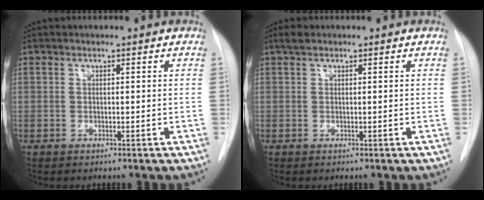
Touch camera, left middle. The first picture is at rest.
{"total": 1.2, "force": [0.9, 0.5, 0.6], "torque": [-0.012, 0.013, 0.016]}